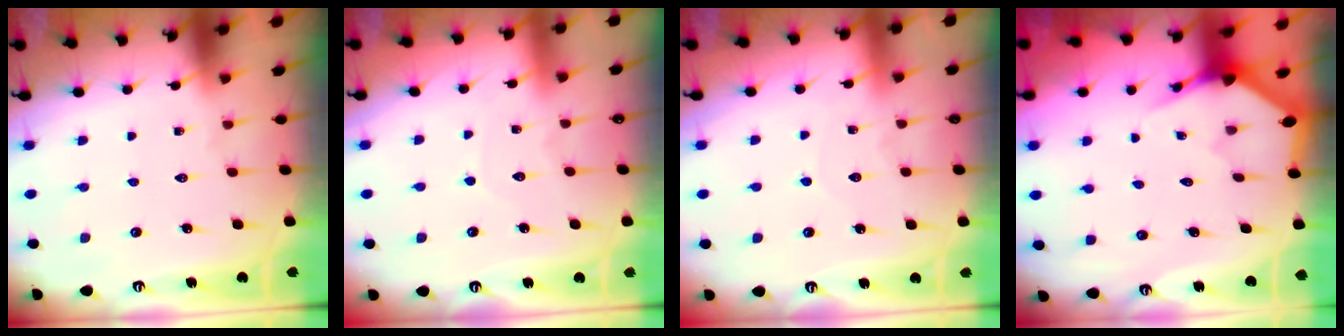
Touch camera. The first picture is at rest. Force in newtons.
{"total": 2.5, "press": 2.5, "slide": 0.2}
{"total": 4.1, "press": 4.0, "slide": 0.3}
{"total": 3.5, "press": 3.5, "slide": 0.1}